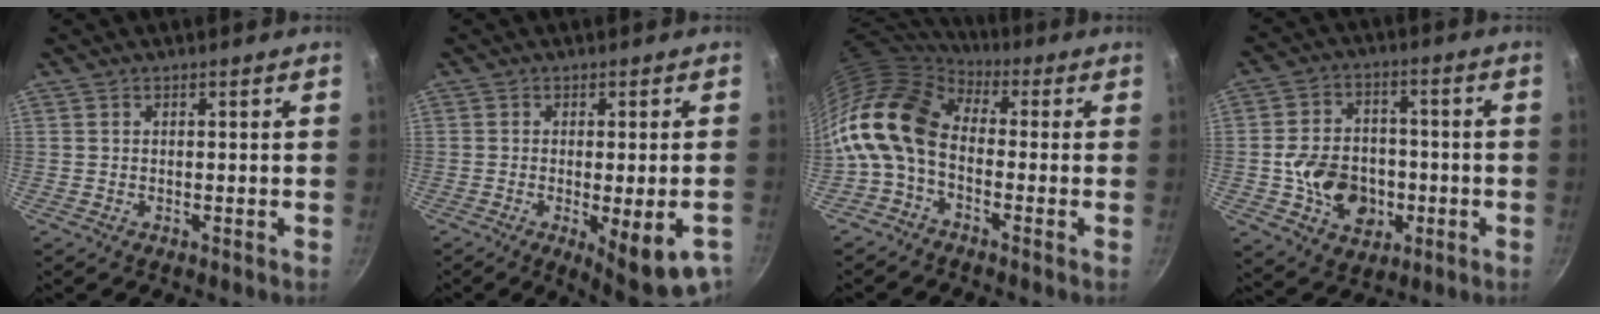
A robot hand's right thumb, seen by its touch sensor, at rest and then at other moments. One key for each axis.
{"total": 11.4, "fx": -4.5, "fy": 2.7, "fz": 10.1, "tx": -0.129, "ty": -0.011, "tz": -0.053}
{"total": 13.4, "fx": -1.6, "fy": 8.7, "fz": 10.1, "tx": -0.184, "ty": 0.027, "tz": -0.051}
{"total": 13.4, "fx": -2.7, "fy": 10.4, "fz": 8.0, "tx": -0.103, "ty": 0.023, "tz": -0.039}